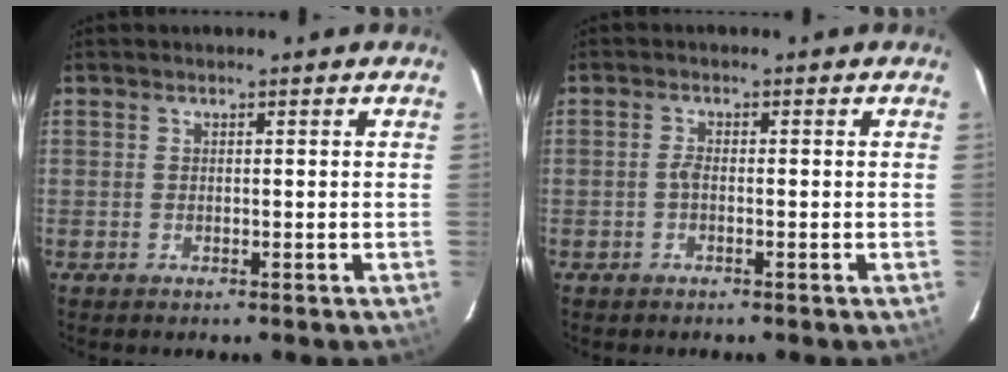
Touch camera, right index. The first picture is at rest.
{"total": 1.2, "force": [-0.4, 0.5, 1.0], "torque": [-0.021, 0.004, -0.009]}